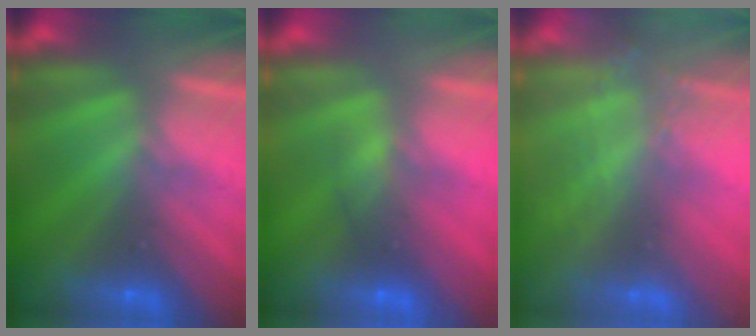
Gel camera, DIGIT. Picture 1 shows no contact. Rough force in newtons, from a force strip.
{"total": 2.9}
{"total": 2.2}